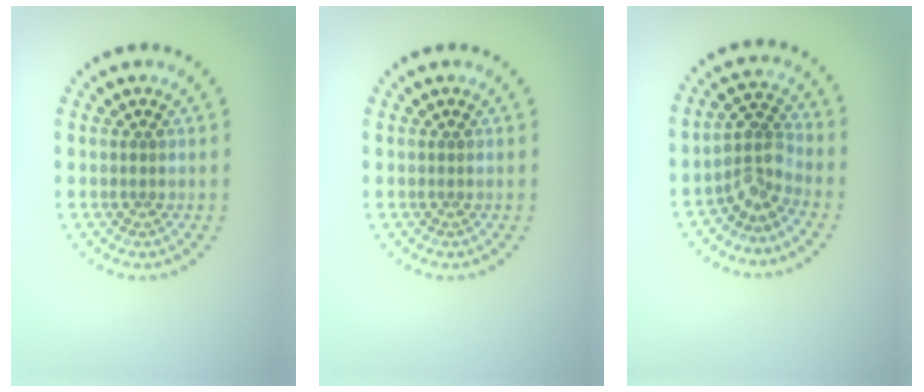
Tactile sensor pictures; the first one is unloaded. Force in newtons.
{"total": 0.0}
{"total": 3.0, "press": 2.2, "slide": 2.1}